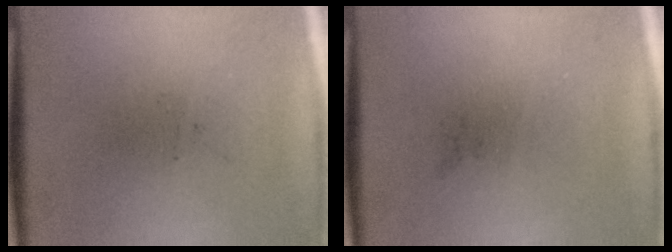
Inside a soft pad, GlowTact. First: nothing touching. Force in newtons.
{"total": 0.0}